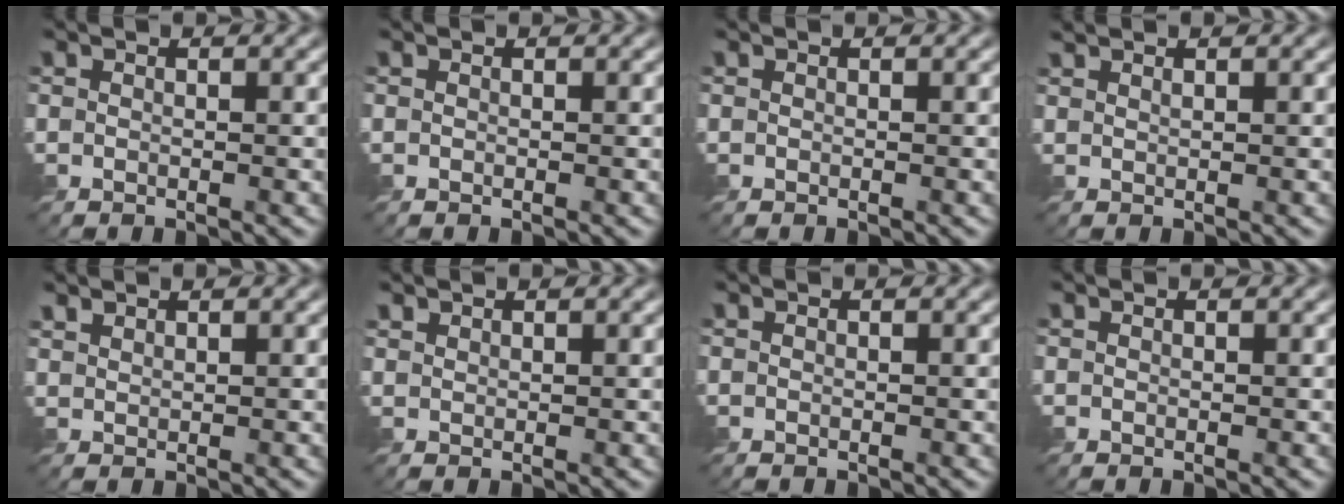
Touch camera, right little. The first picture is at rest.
{"total": 0.0}
{"total": 0.0}
{"total": 0.9, "force": [0.8, 0.1, 0.3], "torque": [-0.008, 0.000, 0.016]}
{"total": 1.1, "force": [1.1, 0.3, 0.3], "torque": [-0.010, 0.000, 0.027]}
{"total": 0.8, "force": [0.8, 0.3, 0.1], "torque": [-0.005, 0.000, 0.020]}
{"total": 0.0}
{"total": 0.0}